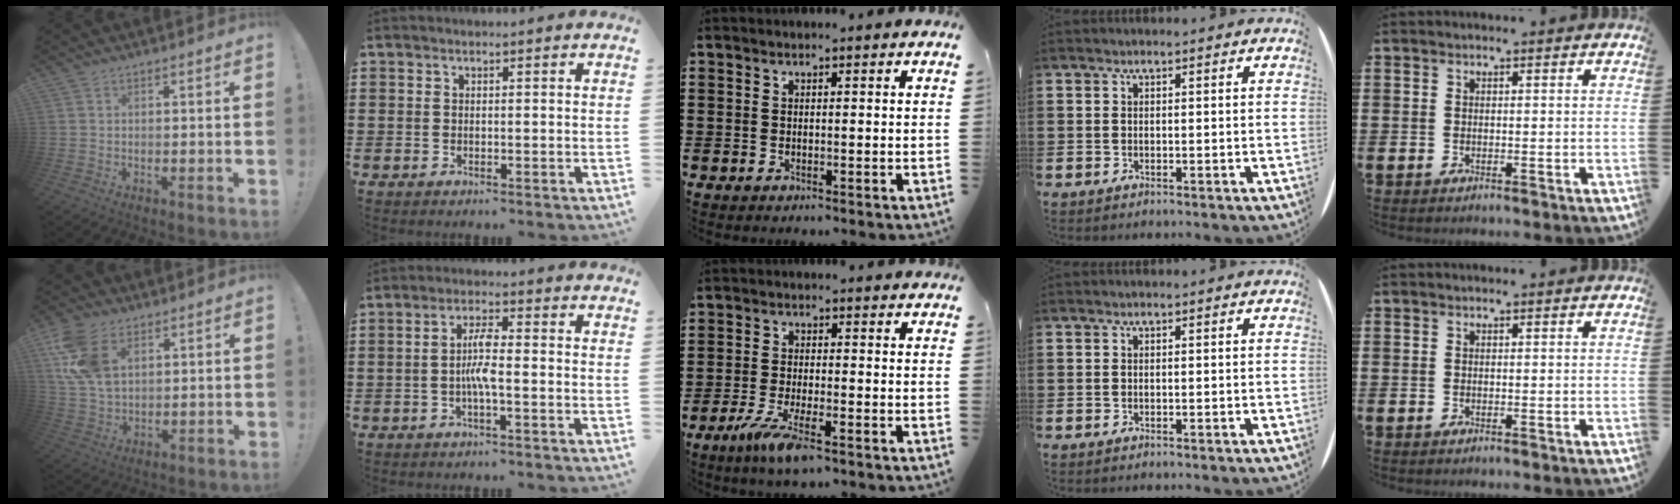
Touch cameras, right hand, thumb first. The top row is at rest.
{"thumb": {"total": 13.4, "force": [5.7, 8.3, 8.9], "torque": [-0.179, -0.009, 0.112]}, "index": {"total": 4.9, "force": [-1.0, 1.0, 4.8], "torque": [-0.100, 0.001, -0.025]}, "middle": {"total": 5.9, "force": [-3.7, 0.8, 4.6], "torque": [-0.105, -0.019, -0.070]}}